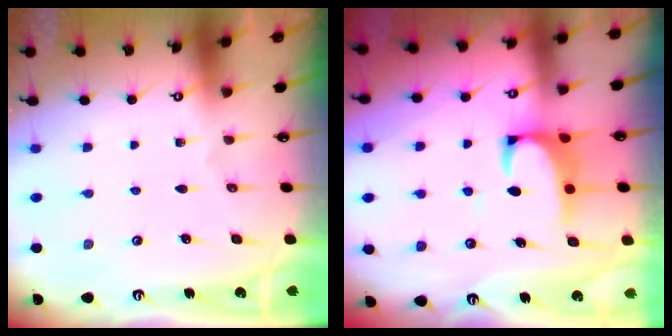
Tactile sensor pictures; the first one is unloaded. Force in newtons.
{"total": 2.4, "press": 2.2, "slide": 0.9}